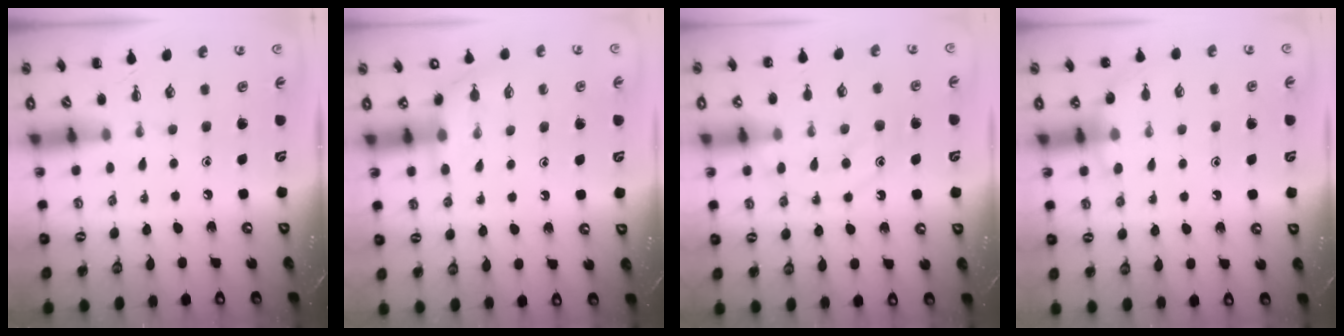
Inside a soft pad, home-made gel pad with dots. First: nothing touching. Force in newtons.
{"total": 5.3, "press": 5.3, "slide": 0.6}
{"total": 11.9, "press": 11.9, "slide": 0.8}
{"total": 7.6, "press": 7.3, "slide": 2.1}